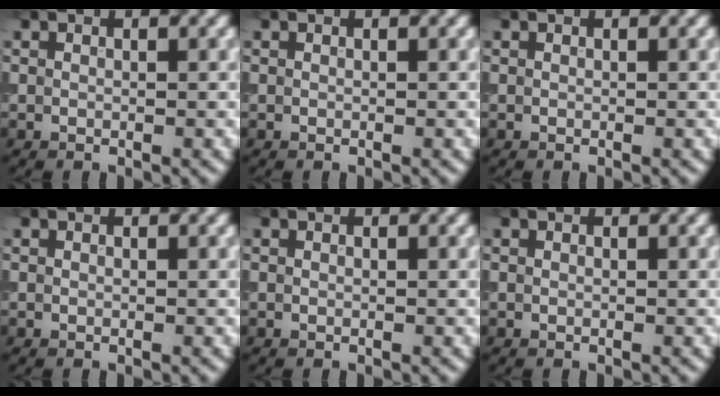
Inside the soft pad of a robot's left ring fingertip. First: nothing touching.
{"total": 0.0}
{"total": 0.0}
{"total": 0.0}
{"total": 0.0}
{"total": 0.0}